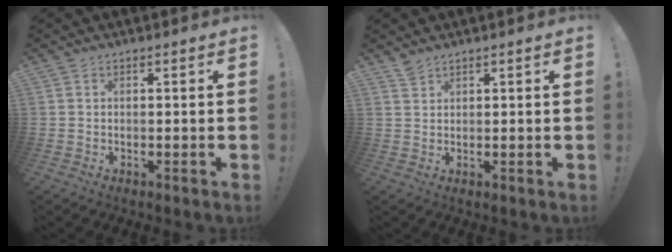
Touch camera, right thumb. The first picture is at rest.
{"total": 2.4, "force": [2.2, 0.7, 0.7], "torque": [-0.007, -0.013, 0.041]}